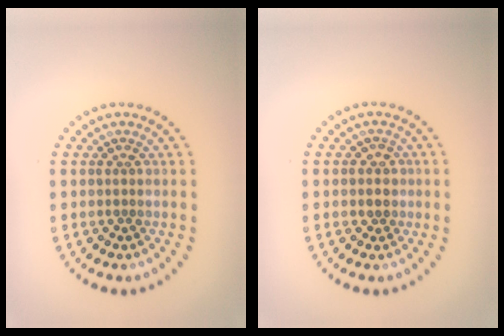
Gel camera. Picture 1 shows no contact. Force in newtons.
{"total": 1.2, "press": 0.9, "slide": 0.7}